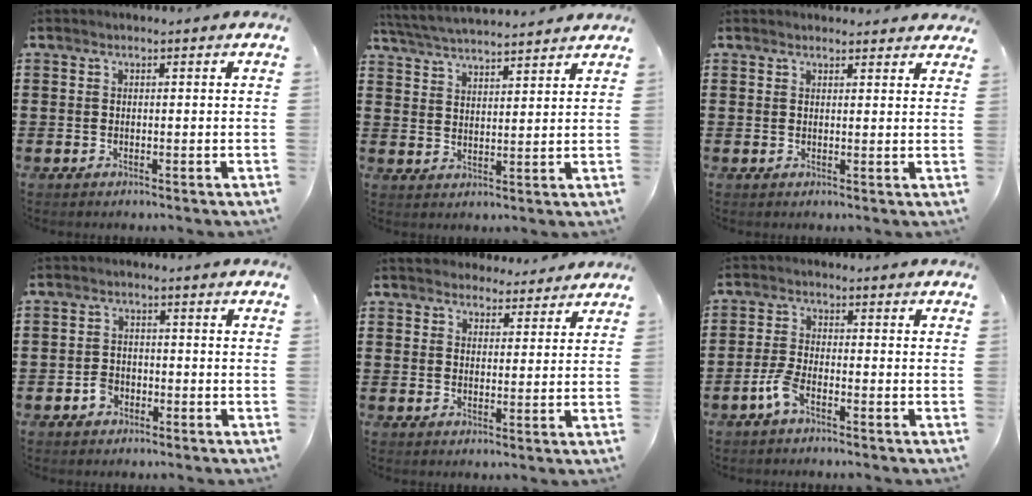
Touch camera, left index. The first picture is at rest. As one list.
[{"total": 4.7, "force": [4.6, -0.1, 1.0], "torque": [-0.037, -0.023, 0.080]}, {"total": 1.8, "force": [1.7, 0.3, 0.2], "torque": [-0.008, 0.001, 0.034]}, {"total": 2.5, "force": [-1.4, 1.8, 1.0], "torque": [-0.021, 0.003, -0.029]}, {"total": 3.8, "force": [3.6, 1.2, 0.2], "torque": [-0.017, -0.006, 0.069]}, {"total": 4.1, "force": [-2.2, 1.1, 3.2], "torque": [-0.081, -0.001, -0.048]}]